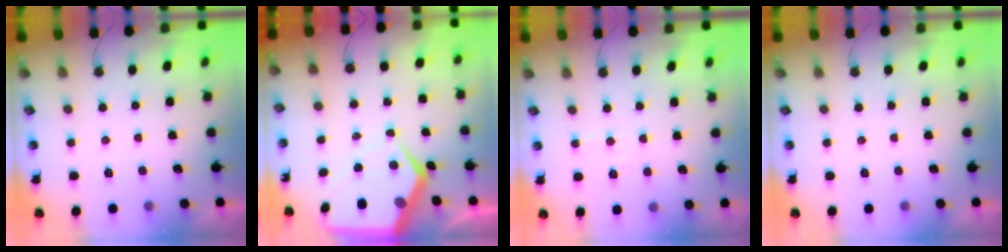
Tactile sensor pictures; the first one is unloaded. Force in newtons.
{"total": 10.2, "press": 10.1, "slide": 1.1}
{"total": 4.1, "press": 4.0, "slide": 0.8}
{"total": 0.0}